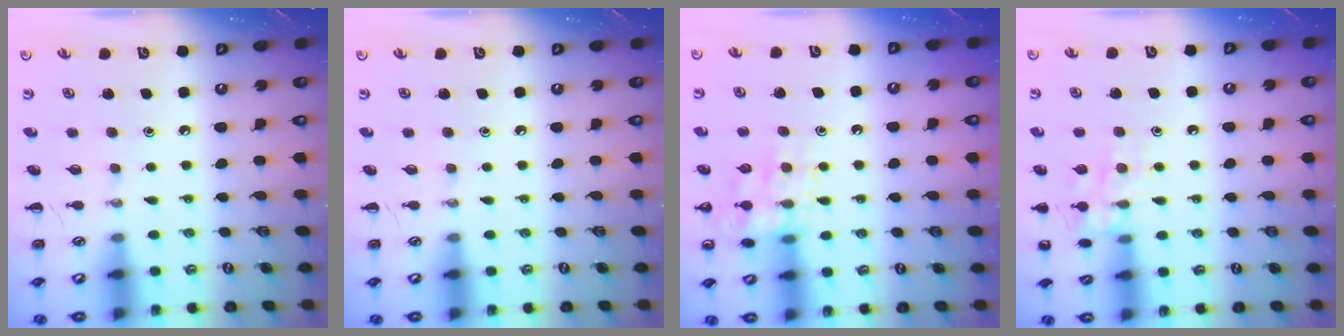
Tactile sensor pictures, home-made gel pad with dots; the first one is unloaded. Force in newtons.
{"total": 0.0}
{"total": 11.6, "press": 11.6, "slide": 0.7}
{"total": 10.4, "press": 10.3, "slide": 0.5}